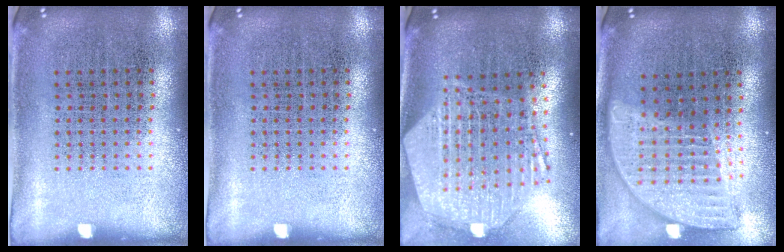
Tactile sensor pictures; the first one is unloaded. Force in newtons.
{"total": 0.0}
{"total": 3.0, "press": 2.4, "slide": 1.8}
{"total": 1.9, "press": 1.5, "slide": 1.1}